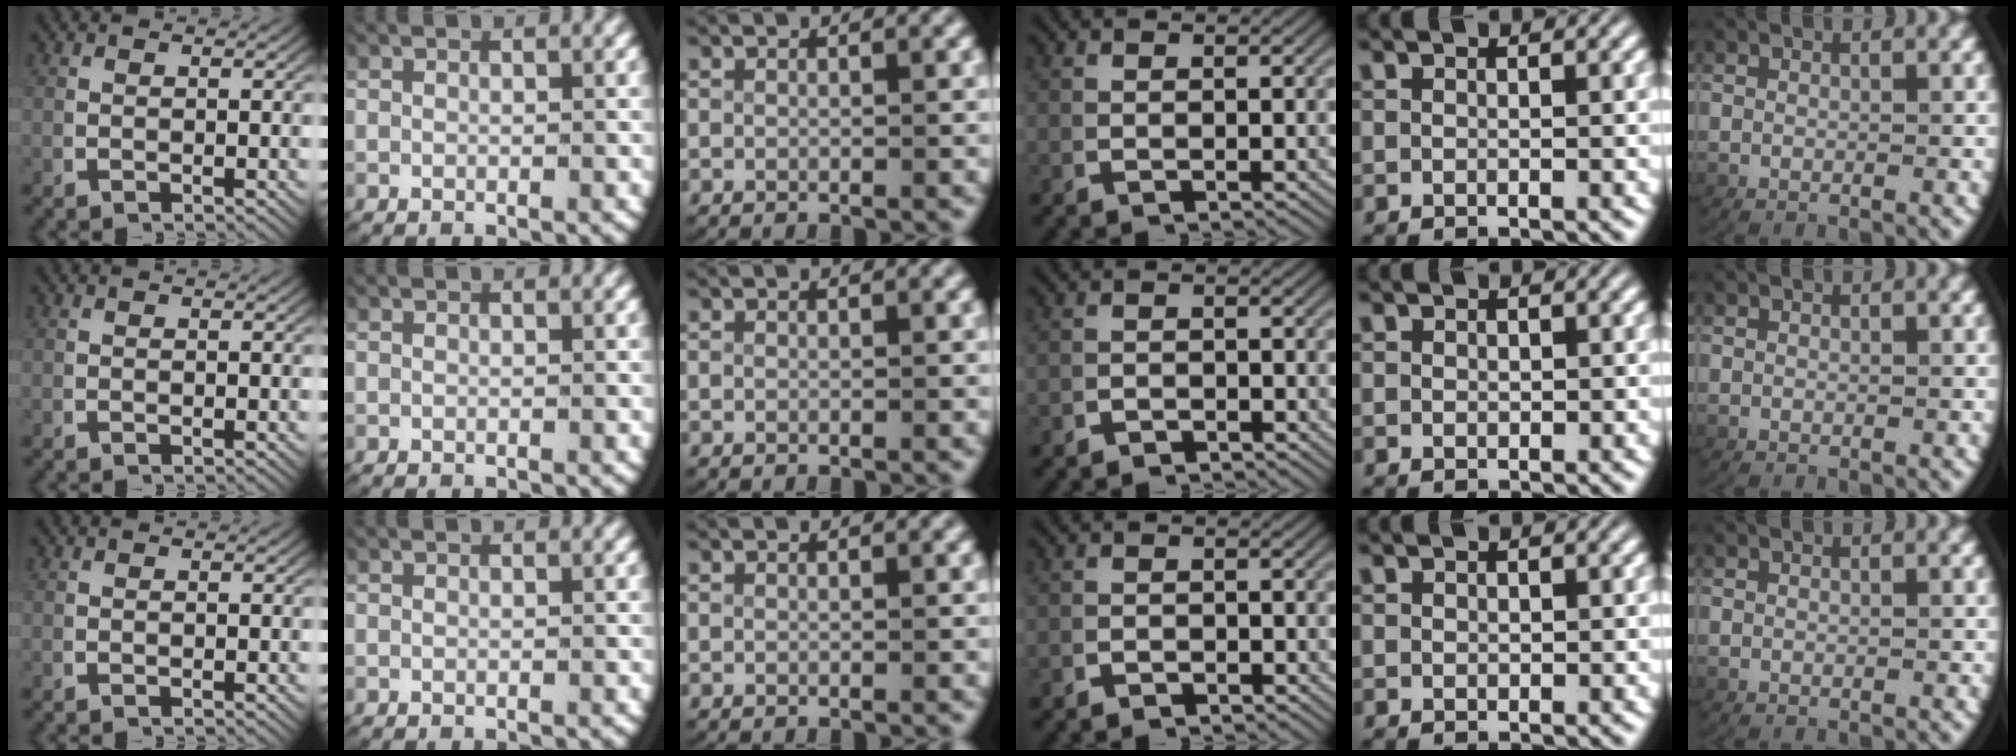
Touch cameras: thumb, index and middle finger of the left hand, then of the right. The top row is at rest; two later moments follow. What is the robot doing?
{"motion": "lift_and_place", "object": "towel"}